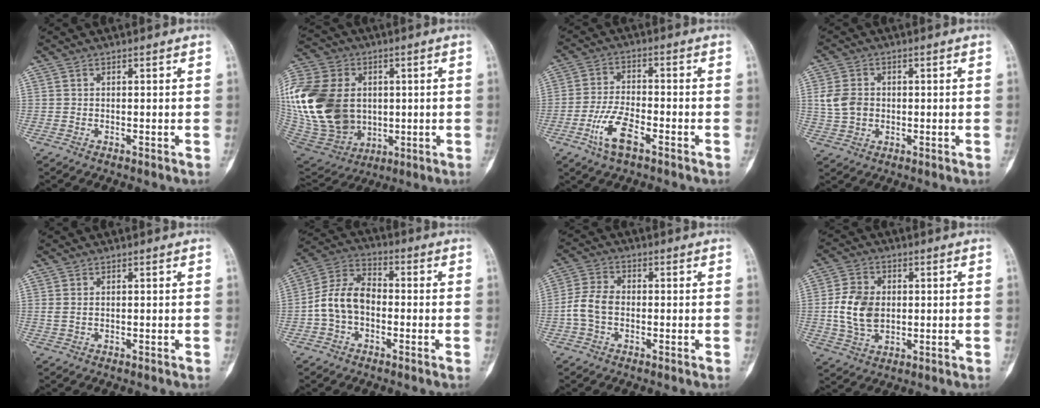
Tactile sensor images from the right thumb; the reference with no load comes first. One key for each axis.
{"total": 31.6, "fx": 2.0, "fy": 23.5, "fz": 21.1, "tx": -0.470, "ty": 0.017, "tz": 0.061}
{"total": 8.1, "fx": -4.0, "fy": 3.2, "fz": 6.3, "tx": -0.129, "ty": 0.017, "tz": -0.077}
{"total": 6.1, "fx": 0.4, "fy": 4.9, "fz": 3.6, "tx": -0.060, "ty": 0.004, "tz": 0.012}
{"total": 1.5, "fx": 0.3, "fy": 0.9, "fz": 1.2, "tx": -0.030, "ty": 0.007, "tz": 0.014}
{"total": 9.8, "fx": -1.7, "fy": 6.8, "fz": 6.9, "tx": -0.124, "ty": 0.037, "tz": -0.045}
{"total": 6.0, "fx": -1.1, "fy": 4.1, "fz": 4.3, "tx": -0.092, "ty": 0.019, "tz": -0.027}
{"total": 9.6, "fx": 0.2, "fy": 6.8, "fz": 6.8, "tx": -0.121, "ty": 0.002, "tz": 0.008}